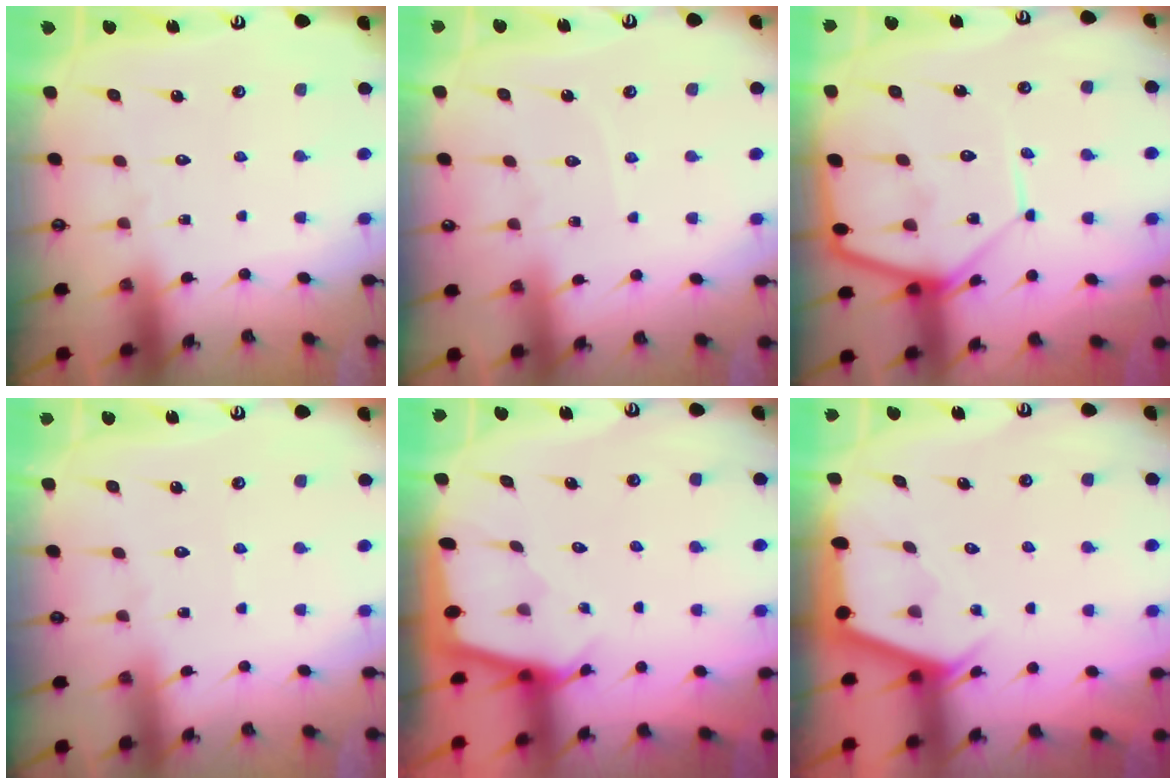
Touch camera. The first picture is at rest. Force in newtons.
{"total": 3.9, "press": 3.8, "slide": 0.3}
{"total": 13.5, "press": 13.4, "slide": 1.2}
{"total": 2.0, "press": 2.0, "slide": 0.3}
{"total": 1.6, "press": 1.6, "slide": 0.3}
{"total": 2.8, "press": 2.8, "slide": 0.3}